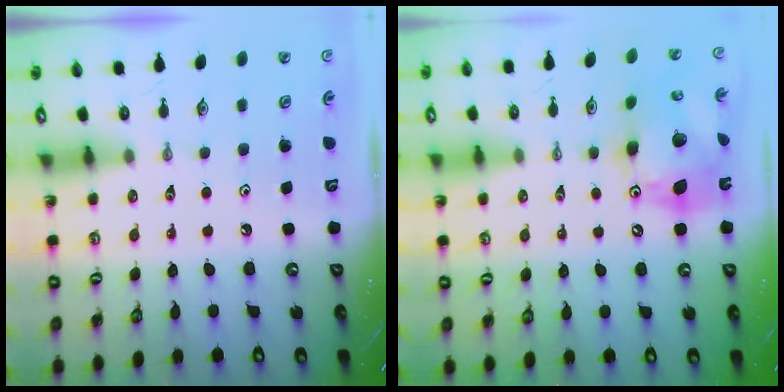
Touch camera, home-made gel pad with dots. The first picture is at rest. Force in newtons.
{"total": 15.7, "press": 15.7, "slide": 1.4}